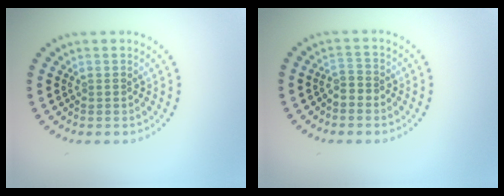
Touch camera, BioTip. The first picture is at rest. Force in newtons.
{"total": 1.4, "press": 1.1, "slide": 0.8}